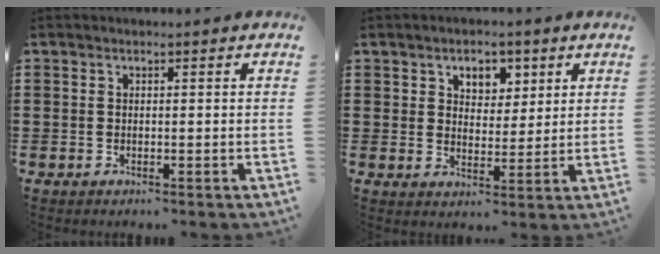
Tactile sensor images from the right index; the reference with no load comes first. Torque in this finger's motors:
{"motor_torque": [0.03, -0.02, 0.09, 0.05]}